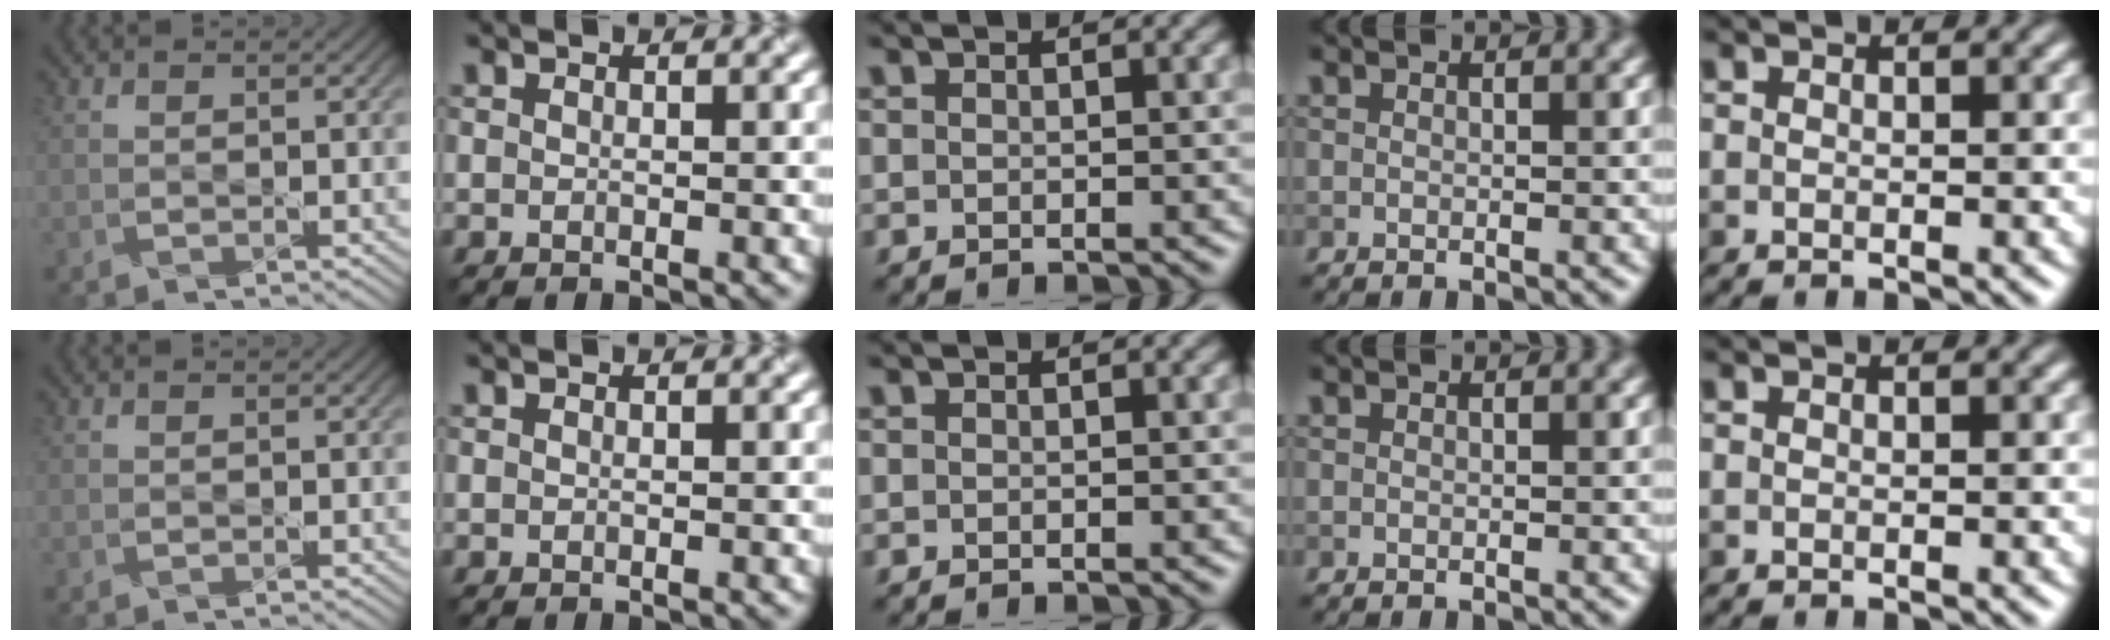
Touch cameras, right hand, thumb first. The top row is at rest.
{}